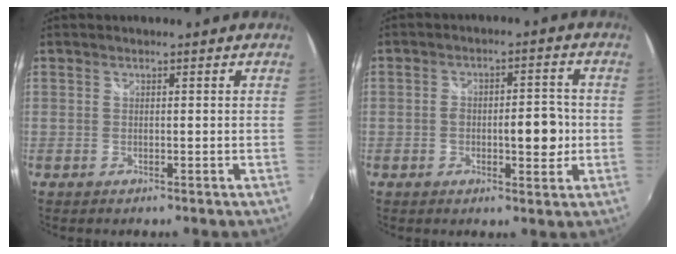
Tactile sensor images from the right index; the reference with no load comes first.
{"total": 6.6, "force": [-1.3, 3.0, 5.7], "torque": [-0.084, 0.004, -0.018]}